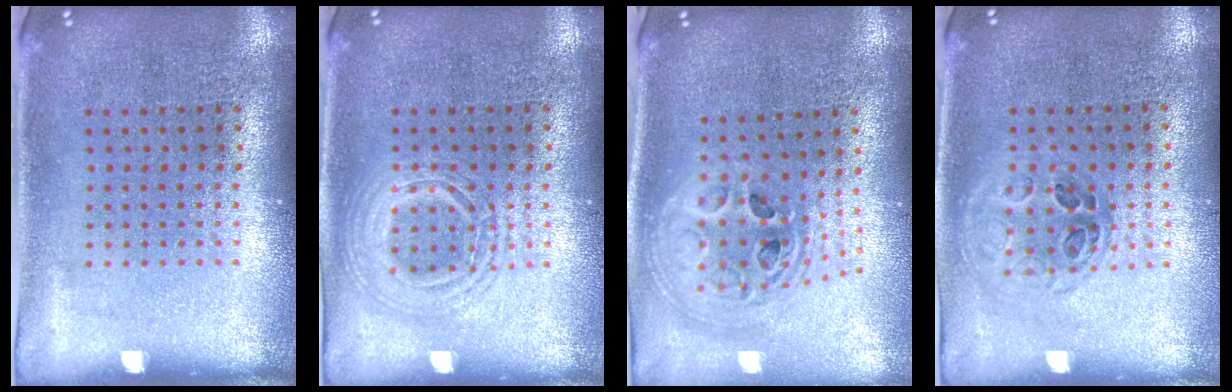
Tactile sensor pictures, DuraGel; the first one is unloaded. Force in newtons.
{"total": 2.5, "press": 2.5, "slide": 0.3}
{"total": 2.4, "press": 1.8, "slide": 1.5}
{"total": 1.0, "press": 0.9, "slide": 0.3}